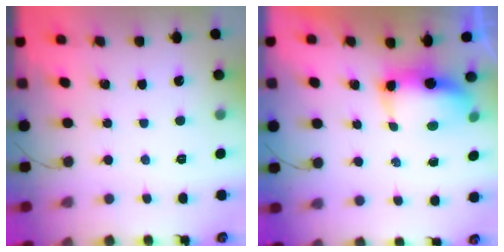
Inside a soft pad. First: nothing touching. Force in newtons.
{"total": 10.7, "press": 8.8, "slide": 6.1}